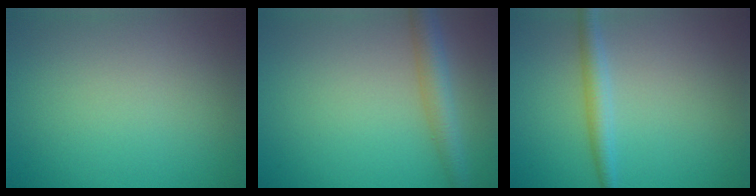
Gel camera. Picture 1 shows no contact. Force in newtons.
{"total": 3.5, "press": 3.5, "slide": 0.1}
{"total": 2.4, "press": 2.4, "slide": 0.1}